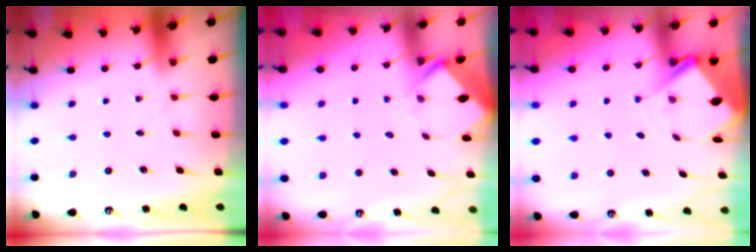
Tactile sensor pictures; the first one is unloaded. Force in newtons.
{"total": 2.8, "press": 2.8, "slide": 0.1}
{"total": 4.3, "press": 4.3, "slide": 0.3}